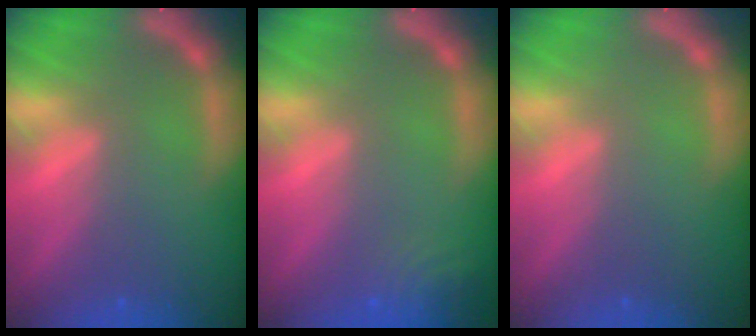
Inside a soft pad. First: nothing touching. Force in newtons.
{"total": 3.5}
{"total": 0.0}